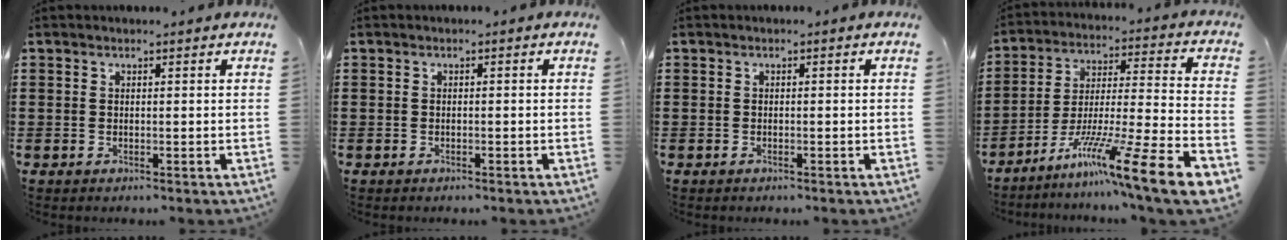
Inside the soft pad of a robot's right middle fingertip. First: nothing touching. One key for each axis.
{"total": 0.7, "fx": -0.6, "fy": 0.2, "fz": 0.2, "tx": -0.006, "ty": -0.001, "tz": -0.012}
{"total": 0.0}
{"total": 13.5, "fx": -9.6, "fy": -0.2, "fz": 9.6, "tx": -0.168, "ty": 0.006, "tz": -0.180}